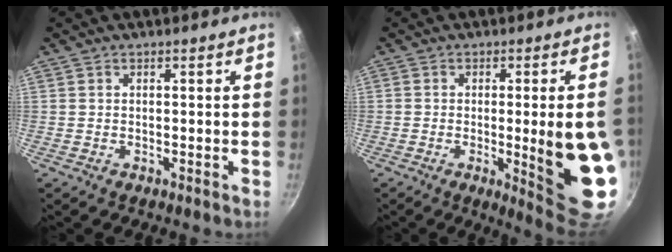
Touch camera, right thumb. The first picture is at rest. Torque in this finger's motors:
{"motor_torque": [2.48, 2.49, 1.86, -0.03, 0.09]}